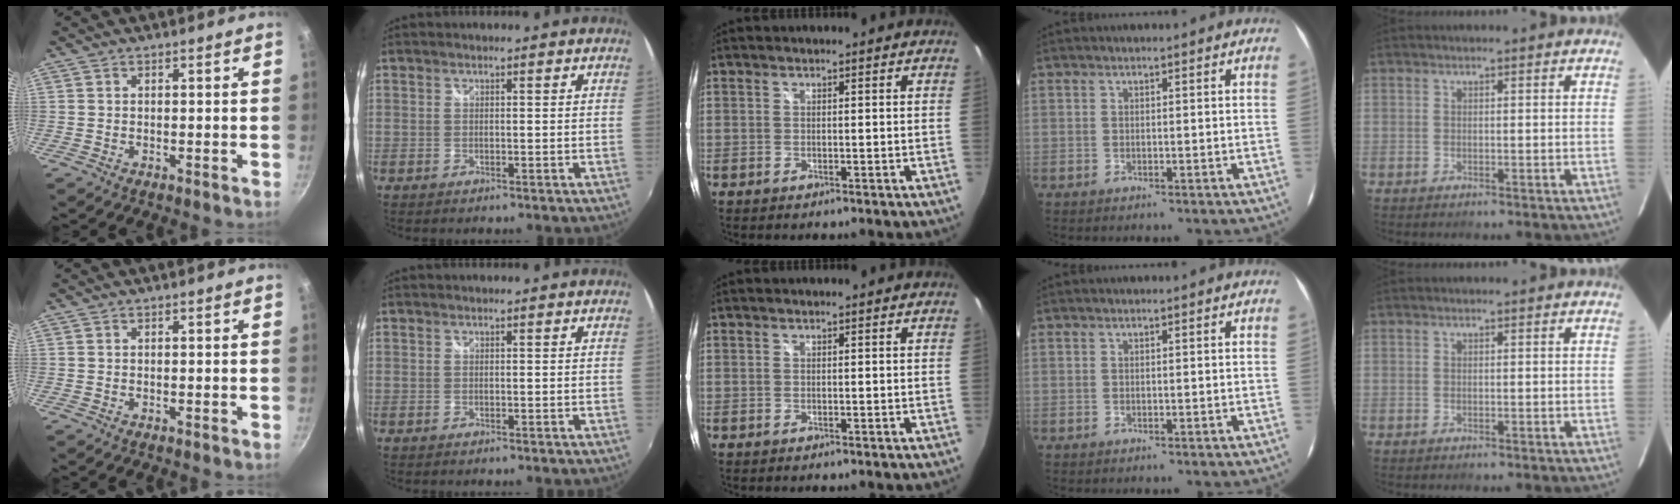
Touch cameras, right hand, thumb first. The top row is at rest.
{}